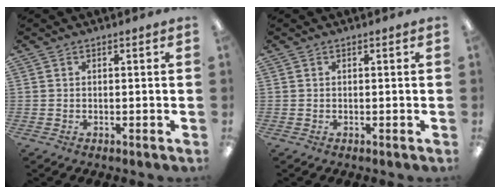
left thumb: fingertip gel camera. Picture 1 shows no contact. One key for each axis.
{"total": 0.0}